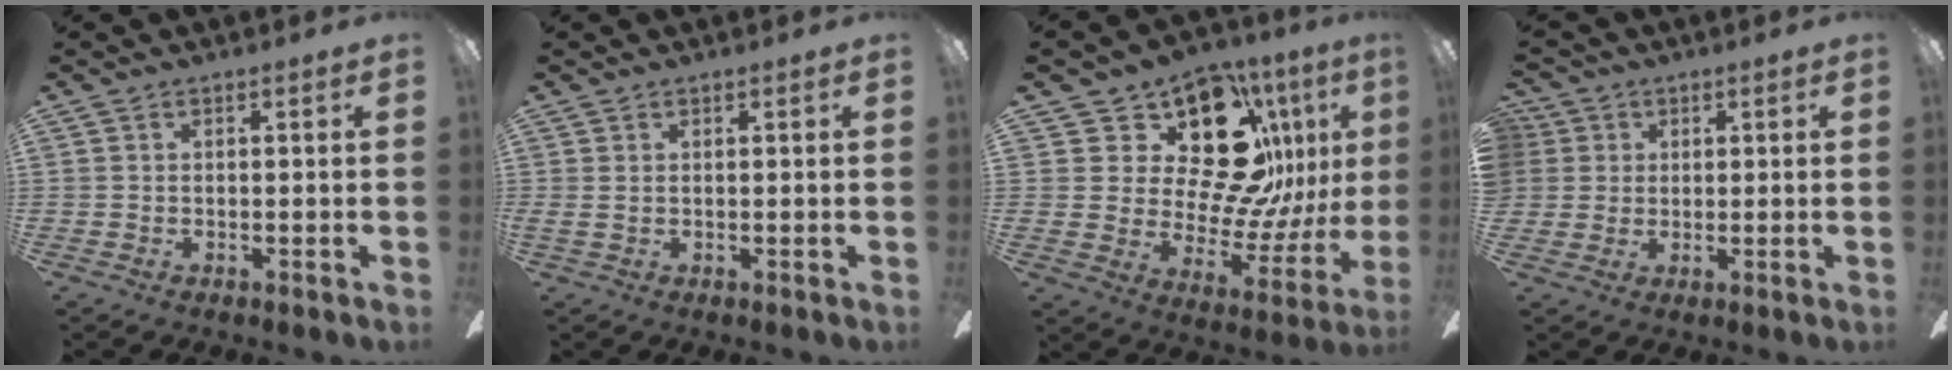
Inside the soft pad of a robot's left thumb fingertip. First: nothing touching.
{"total": 0.9, "force": [0.6, 0.2, 0.6], "torque": [-0.014, 0.002, 0.009]}
{"total": 21.0, "force": [11.0, 11.0, 14.0], "torque": [-0.221, -0.075, 0.193]}
{"total": 4.0, "force": [1.3, 3.8, 0.1], "torque": [-0.010, 0.009, 0.024]}